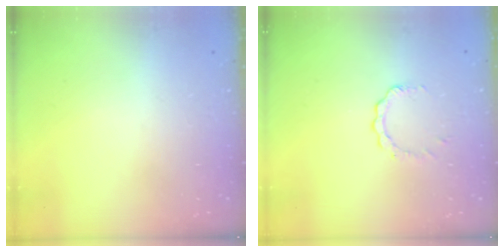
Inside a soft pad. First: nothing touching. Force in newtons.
{"total": 3.4, "press": 3.4, "slide": 0.5}